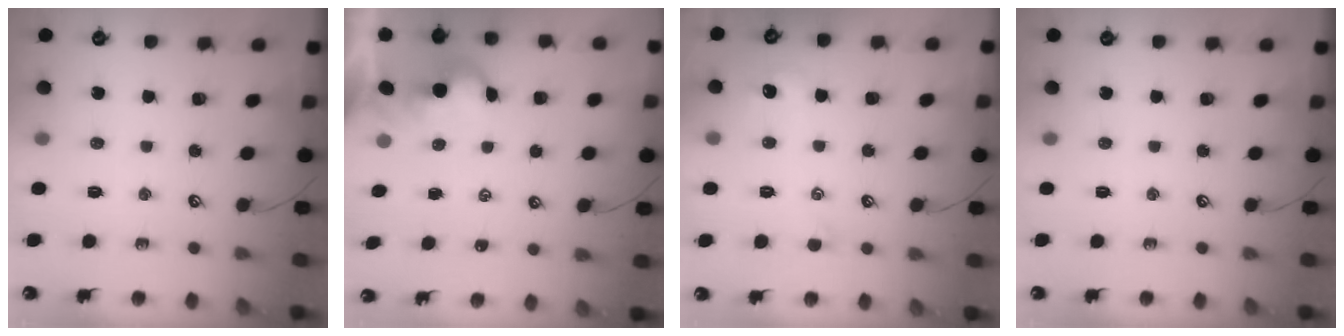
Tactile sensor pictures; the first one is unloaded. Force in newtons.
{"total": 2.2, "press": 2.2, "slide": 0.4}
{"total": 1.7, "press": 1.6, "slide": 0.6}
{"total": 0.0}